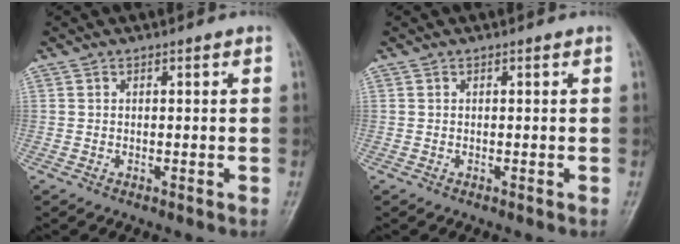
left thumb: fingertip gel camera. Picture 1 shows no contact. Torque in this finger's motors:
{"motor_torque": [0.01, -0.01, 0.01, -0.02, 0.00]}